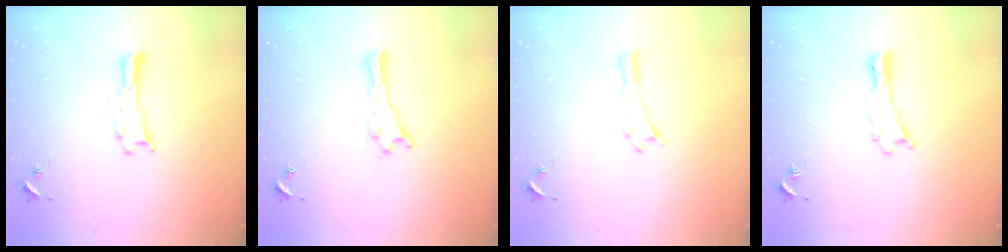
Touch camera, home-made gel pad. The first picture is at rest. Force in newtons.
{"total": 0.0}
{"total": 0.0}
{"total": 0.0}